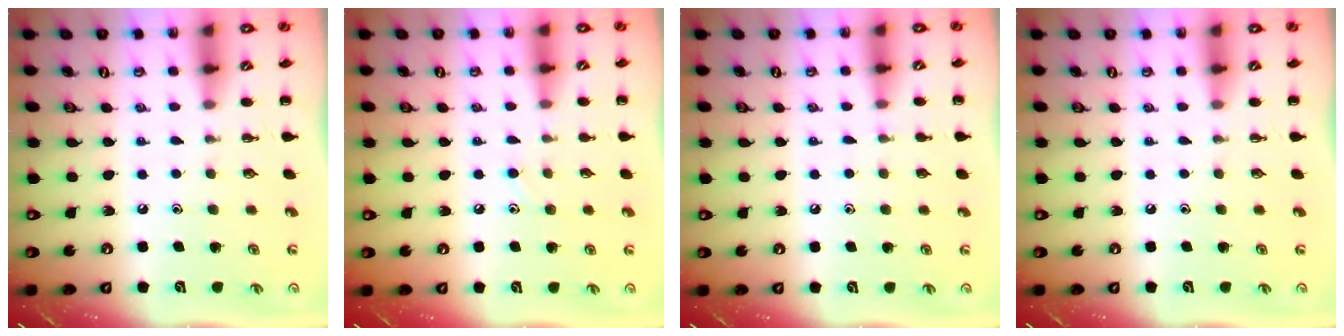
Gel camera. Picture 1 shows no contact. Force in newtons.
{"total": 7.0, "press": 6.6, "slide": 2.3}
{"total": 2.6, "press": 2.4, "slide": 1.0}
{"total": 0.0}